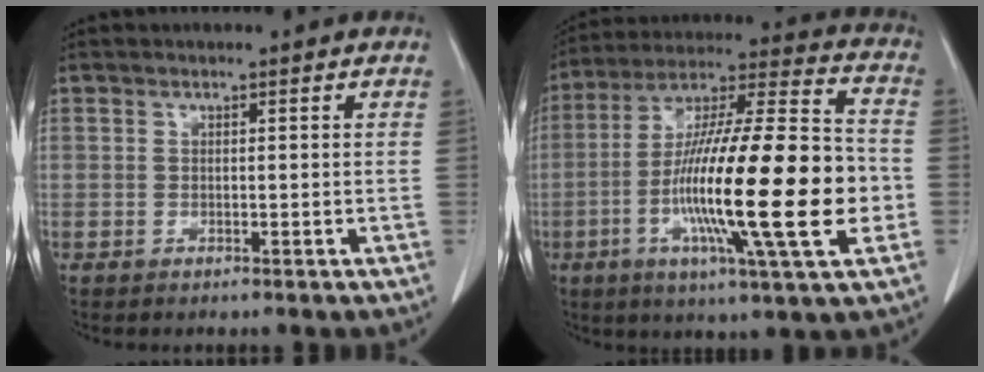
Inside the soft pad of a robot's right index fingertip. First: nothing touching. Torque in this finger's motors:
{"motor_torque": [1.53, -0.60, 1.05, 0.21]}